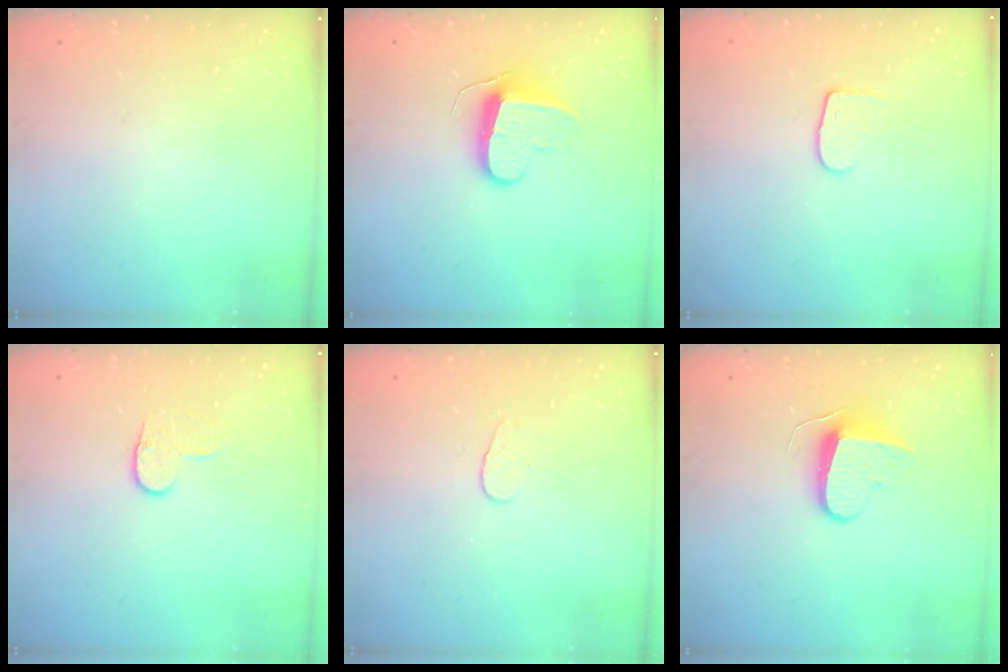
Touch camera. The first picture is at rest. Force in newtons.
{"total": 9.6, "press": 9.6, "slide": 0.3}
{"total": 5.8, "press": 5.8, "slide": 0.6}
{"total": 5.7, "press": 5.6, "slide": 0.6}
{"total": 3.3, "press": 3.3, "slide": 0.3}
{"total": 8.7, "press": 8.6, "slide": 0.5}